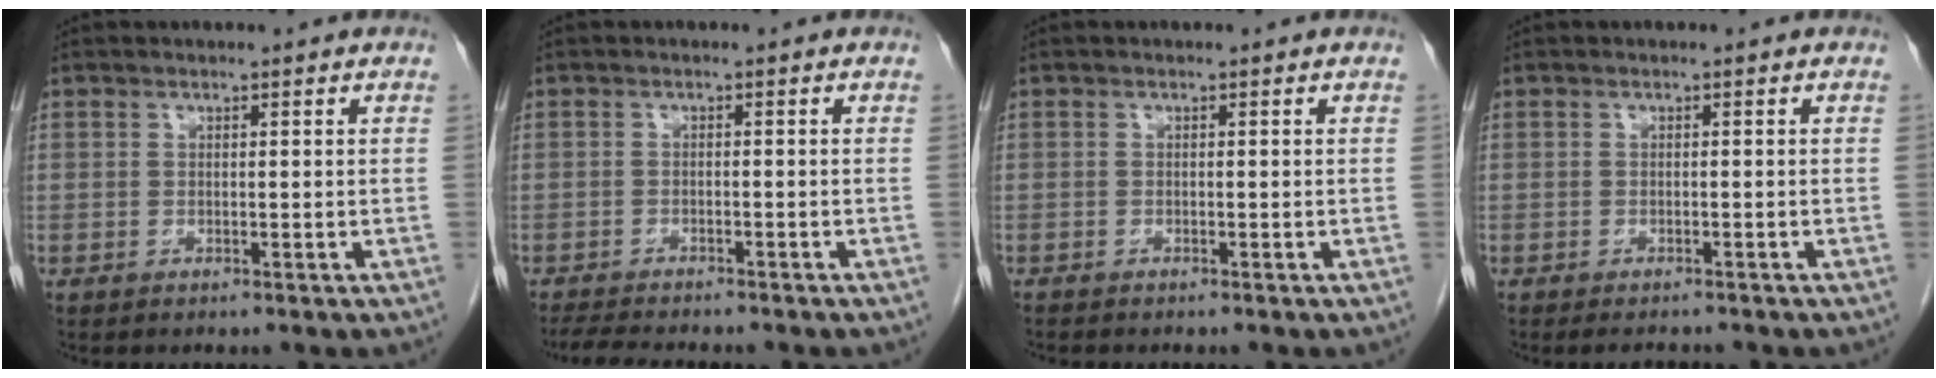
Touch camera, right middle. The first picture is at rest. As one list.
[{"total": 6.9, "force": [-6.1, 1.1, 3.1], "torque": [-0.047, -0.012, -0.093]}, {"total": 0.9, "force": [-0.9, 0.2, 0.3], "torque": [-0.011, -0.002, -0.015]}, {"total": 1.8, "force": [-1.7, 0.3, 0.5], "torque": [-0.008, -0.007, -0.019]}]